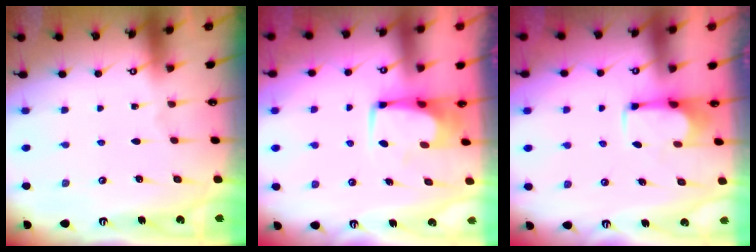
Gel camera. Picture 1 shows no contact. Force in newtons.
{"total": 5.3, "press": 5.3, "slide": 0.5}
{"total": 2.8, "press": 2.6, "slide": 1.1}